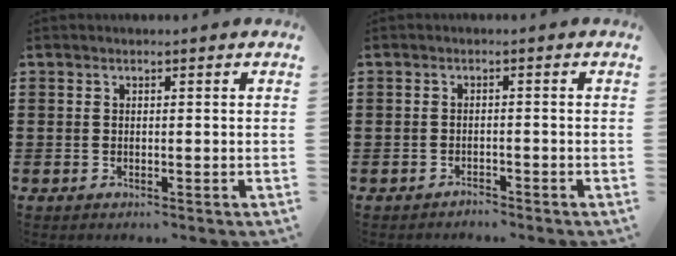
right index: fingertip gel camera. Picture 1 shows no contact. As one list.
[{"total": 1.3, "force": [-1.3, 0.2, -0.1], "torque": [-0.003, 0.004, -0.030]}]